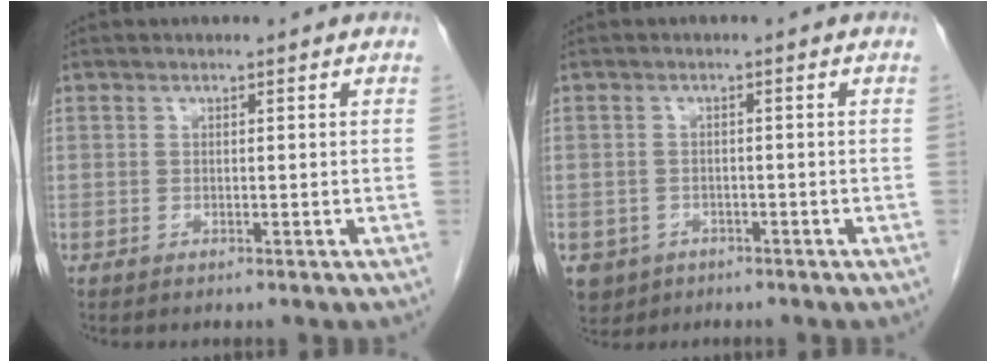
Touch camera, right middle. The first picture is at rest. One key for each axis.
{"total": 4.6, "fx": -2.4, "fy": 3.8, "fz": 1.0, "tx": -0.020, "ty": 0.004, "tz": -0.034}